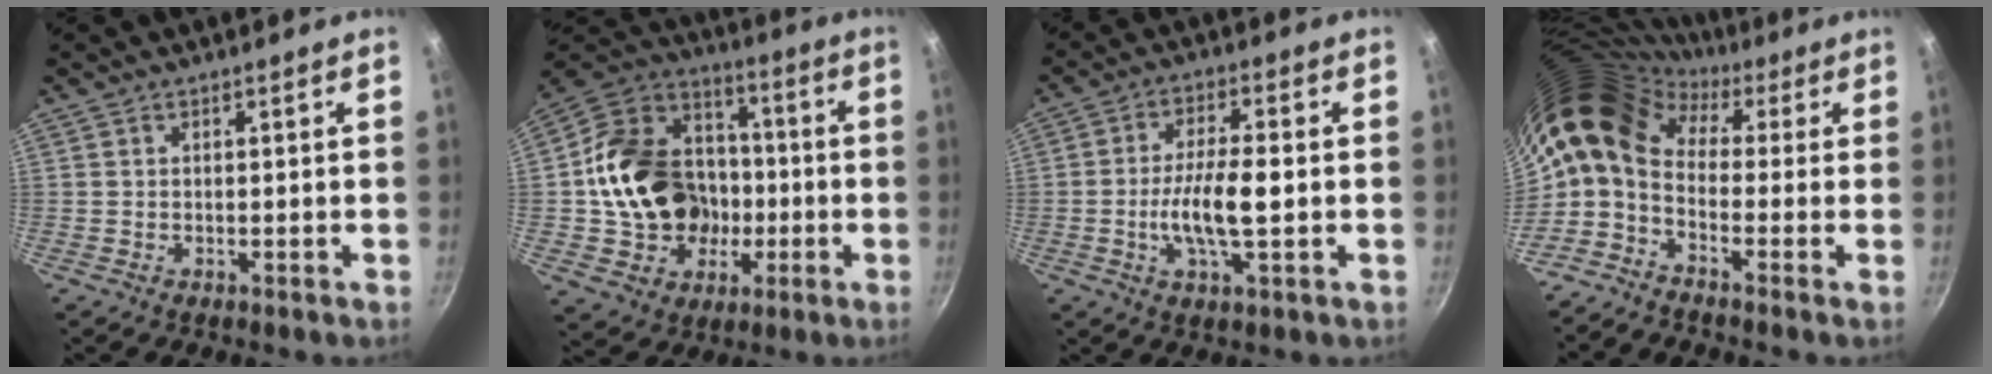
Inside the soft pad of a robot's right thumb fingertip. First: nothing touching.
{"total": 21.4, "force": [-2.1, 17.9, 11.6], "torque": [-0.171, 0.047, -0.029]}
{"total": 9.5, "force": [-1.2, 2.9, 9.0], "torque": [-0.170, 0.013, -0.027]}
{"total": 12.7, "force": [1.8, 8.0, 9.6], "torque": [-0.178, 0.023, 0.010]}